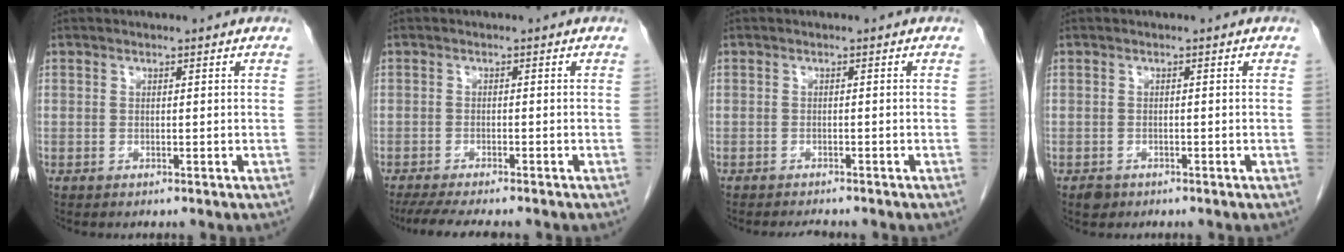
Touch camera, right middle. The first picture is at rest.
{"total": 8.5, "force": [-7.2, 1.2, 4.4], "torque": [-0.066, -0.015, -0.109]}
{"total": 2.4, "force": [-2.2, 0.3, 0.7], "torque": [-0.014, -0.008, -0.029]}
{"total": 1.3, "force": [-0.9, 0.9, 0.3], "torque": [-0.008, 0.002, -0.012]}